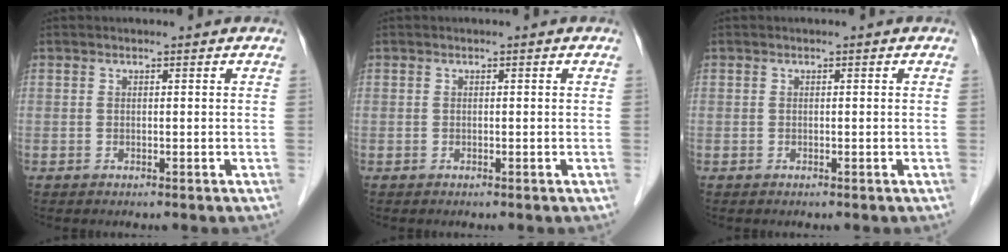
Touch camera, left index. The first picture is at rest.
{"total": 0.0}
{"total": 0.0}